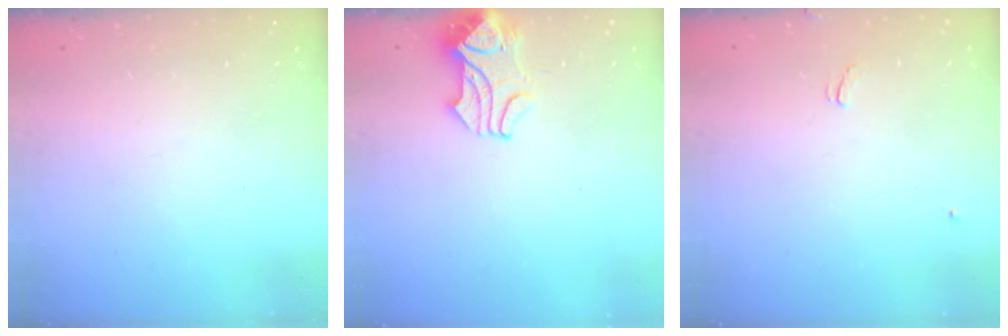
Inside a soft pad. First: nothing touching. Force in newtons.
{"total": 2.2, "press": 2.1, "slide": 0.5}
{"total": 2.1, "press": 2.0, "slide": 0.4}